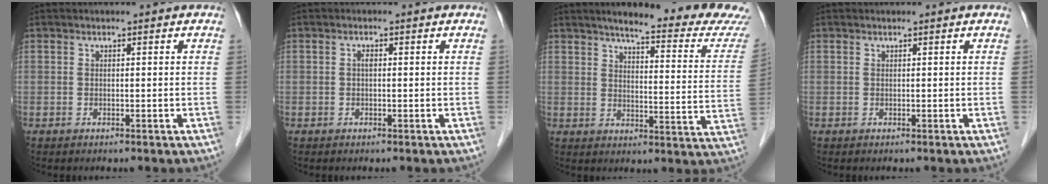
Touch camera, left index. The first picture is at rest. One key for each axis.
{"total": 0.8, "fx": -0.2, "fy": 0.4, "fz": 0.7, "tx": -0.016, "ty": 0.001, "tz": -0.005}
{"total": 19.8, "fx": 18.0, "fy": 0.9, "fz": 8.4, "tx": -0.101, "ty": -0.066, "tz": 0.207}
{"total": 0.0}